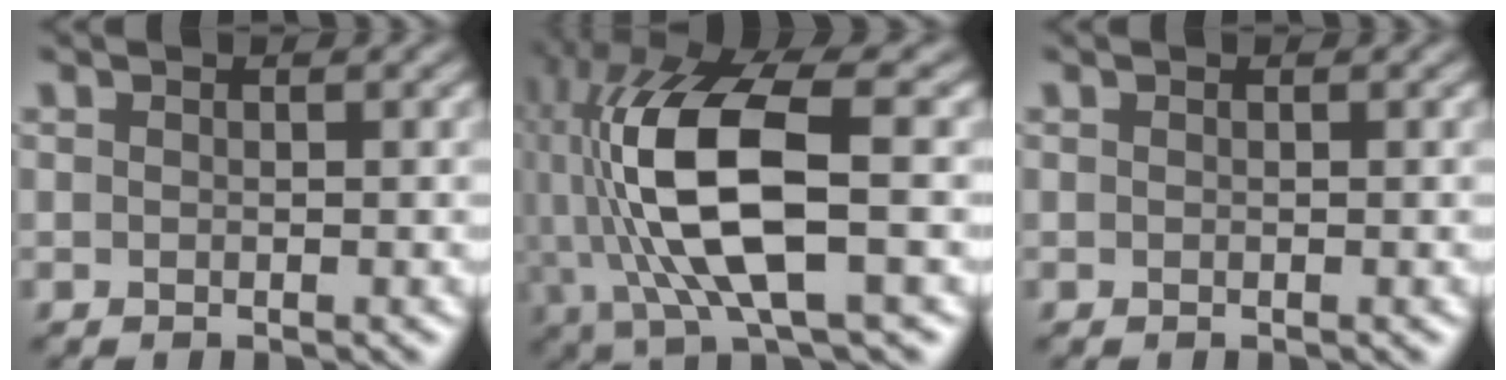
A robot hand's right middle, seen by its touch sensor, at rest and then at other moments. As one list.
[{"total": 12.0, "force": [0.0, 4.2, 11.3], "torque": [-0.235, -0.001, 0.004]}, {"total": 0.0}]